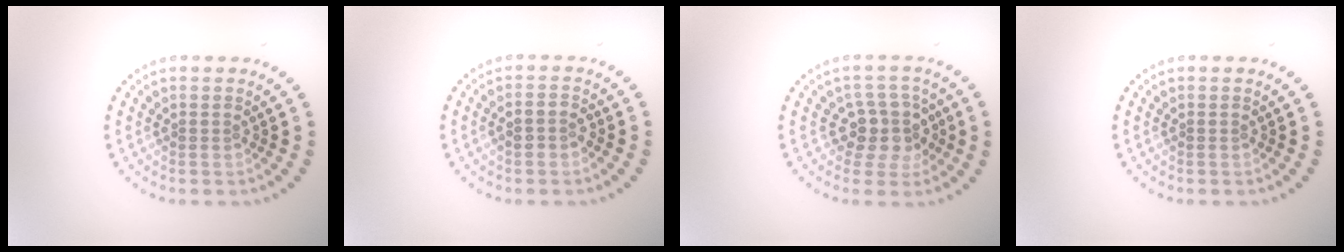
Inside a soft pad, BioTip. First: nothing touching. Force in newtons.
{"total": 1.6, "press": 1.5, "slide": 0.6}
{"total": 3.2, "press": 2.7, "slide": 1.7}
{"total": 0.0}